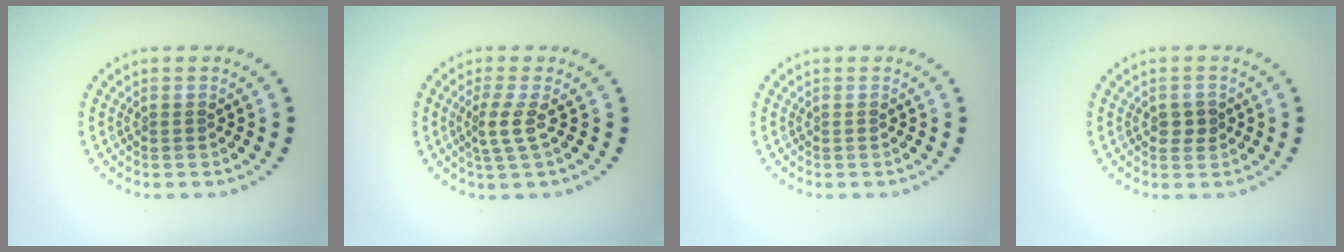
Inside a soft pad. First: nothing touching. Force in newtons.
{"total": 2.1, "press": 1.5, "slide": 1.5}
{"total": 0.0}
{"total": 1.5, "press": 1.5, "slide": 0.1}